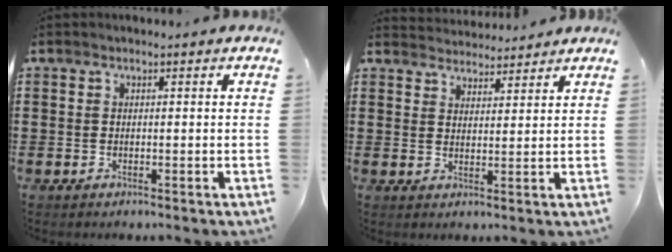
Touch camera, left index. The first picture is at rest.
{"total": 3.1, "force": [3.1, 0.3, -0.4], "torque": [-0.002, -0.011, 0.058]}